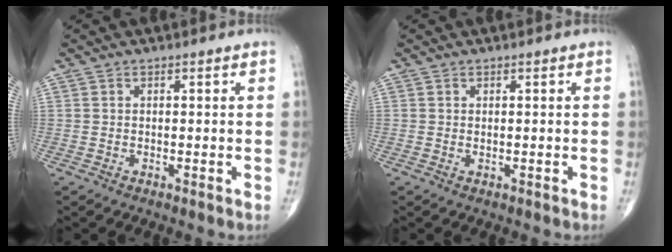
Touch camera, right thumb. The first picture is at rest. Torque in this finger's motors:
{"motor_torque": [2.06, 2.06, -0.25, -0.32, 0.02]}